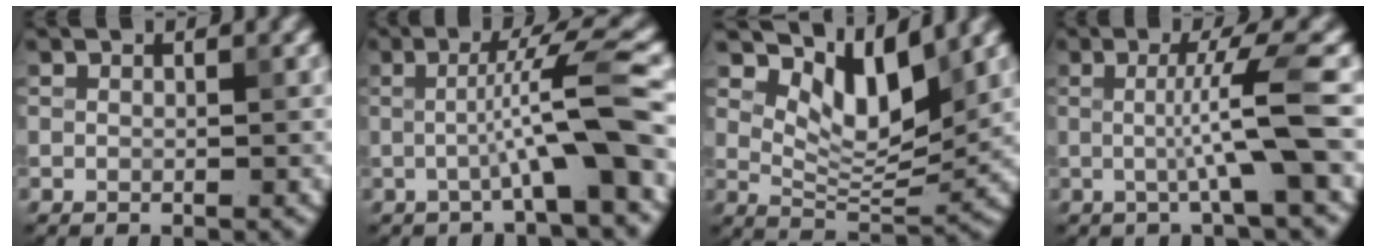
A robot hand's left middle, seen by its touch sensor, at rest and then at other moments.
{"total": 5.7, "force": [-1.3, 0.0, 5.6], "torque": [-0.092, 0.024, -0.025]}
{"total": 6.0, "force": [3.6, 2.3, 4.2], "torque": [-0.074, -0.008, 0.062]}
{"total": 4.7, "force": [-0.4, 0.0, 4.7], "torque": [-0.082, 0.005, -0.009]}